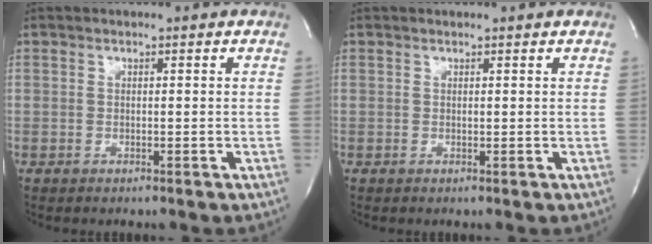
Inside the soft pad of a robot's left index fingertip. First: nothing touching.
{"total": 0.8, "force": [0.7, 0.3, 0.2], "torque": [-0.010, 0.002, 0.006]}